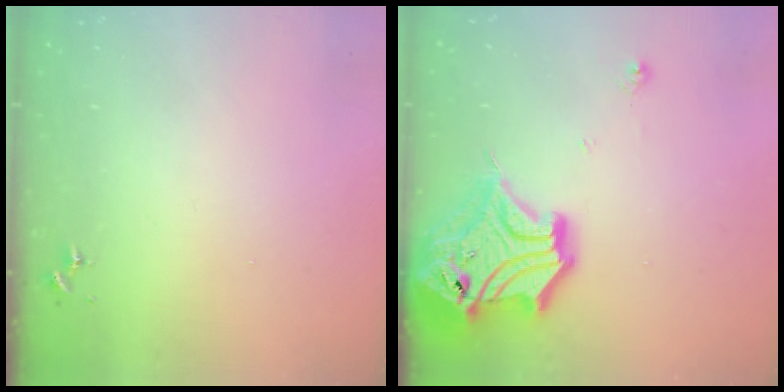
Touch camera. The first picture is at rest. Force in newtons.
{"total": 21.0, "press": 20.9, "slide": 2.4}